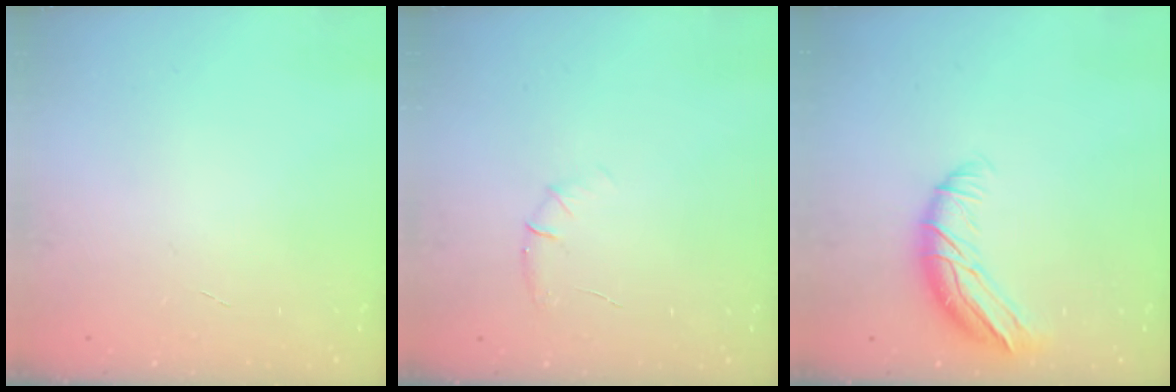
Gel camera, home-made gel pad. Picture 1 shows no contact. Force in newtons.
{"total": 5.5, "press": 5.2, "slide": 1.6}
{"total": 10.9, "press": 10.8, "slide": 1.3}